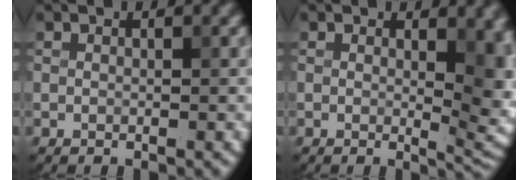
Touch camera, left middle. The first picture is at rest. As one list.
[{"total": 7.2, "force": [0.7, 3.1, 6.4], "torque": [-0.059, -0.009, 0.016]}]